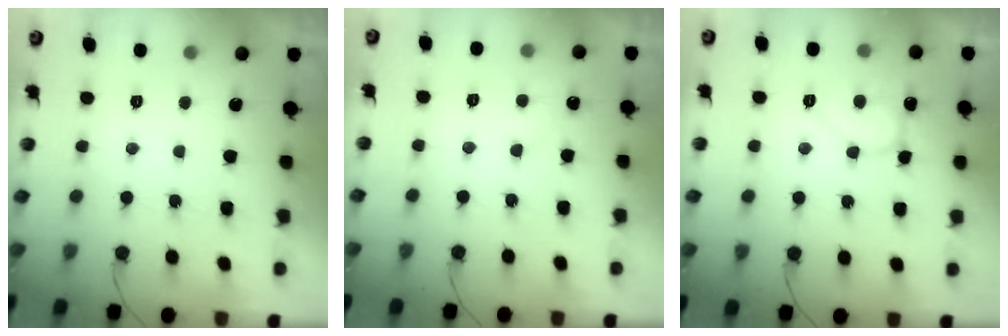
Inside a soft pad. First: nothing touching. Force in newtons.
{"total": 5.1, "press": 5.1, "slide": 0.3}
{"total": 9.8, "press": 9.7, "slide": 0.9}